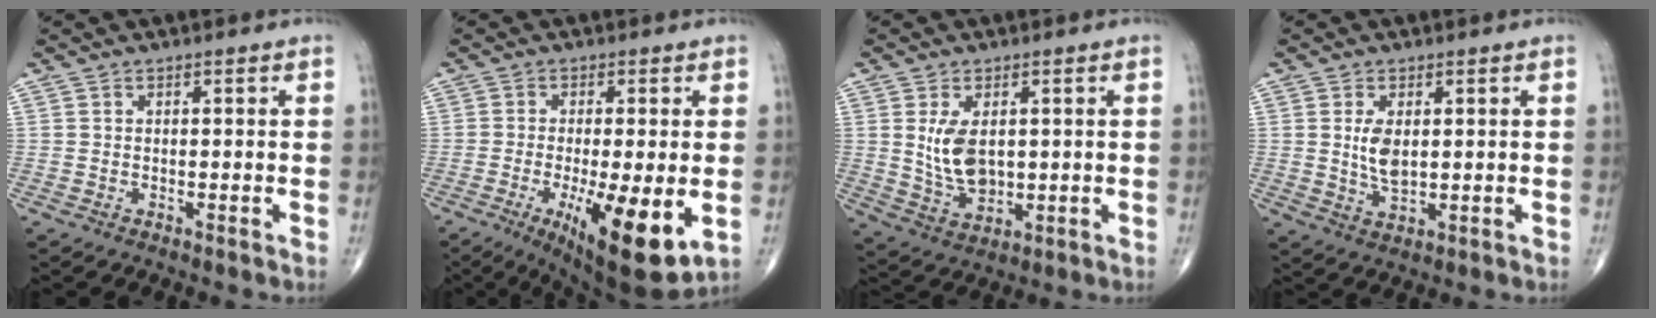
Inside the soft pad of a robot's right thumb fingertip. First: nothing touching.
{"total": 14.6, "force": [-3.8, 3.8, 13.6], "torque": [-0.202, -0.025, -0.048]}
{"total": 7.9, "force": [1.2, 4.6, 6.2], "torque": [-0.104, -0.015, 0.037]}
{"total": 5.0, "force": [0.8, 2.5, 4.3], "torque": [-0.077, -0.011, 0.021]}